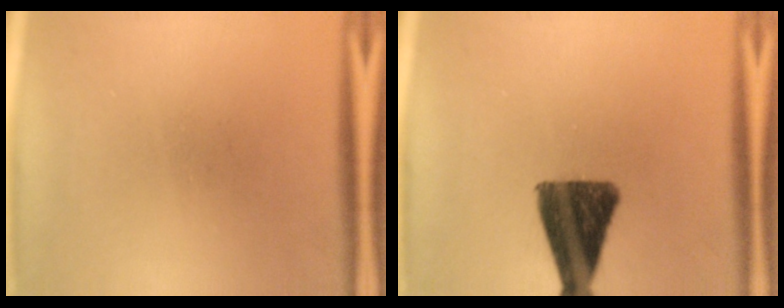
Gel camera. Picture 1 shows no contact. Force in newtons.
{"total": 12.5}